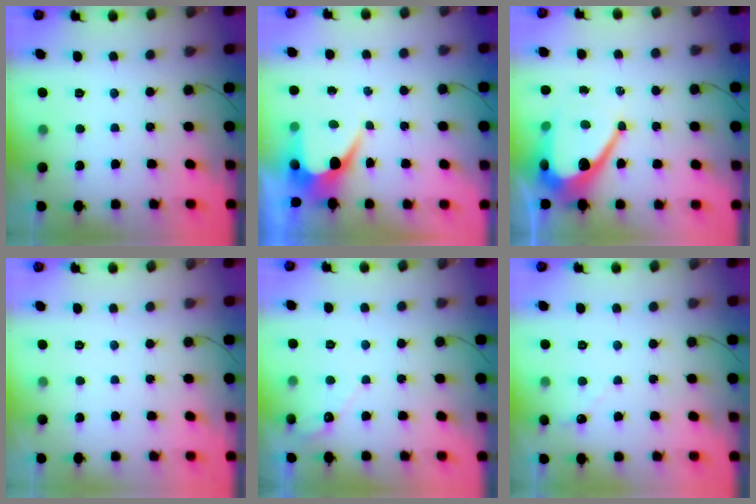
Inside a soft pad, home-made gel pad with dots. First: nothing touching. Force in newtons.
{"total": 6.5, "press": 6.5, "slide": 0.4}
{"total": 12.6, "press": 12.6, "slide": 1.1}
{"total": 0.0}
{"total": 3.5, "press": 3.5, "slide": 0.2}
{"total": 2.7, "press": 2.7, "slide": 0.3}